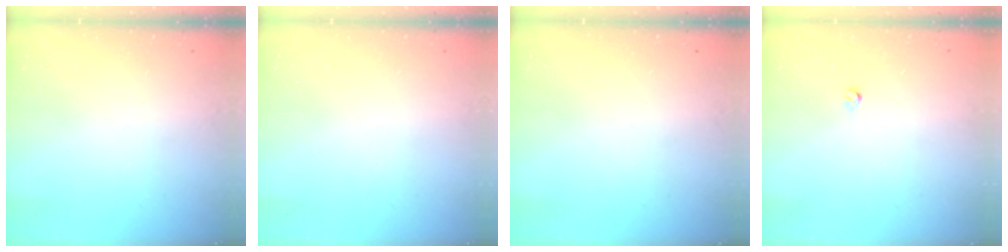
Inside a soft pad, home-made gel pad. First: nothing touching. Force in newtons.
{"total": 0.0}
{"total": 0.0}
{"total": 2.8, "press": 2.8, "slide": 0.5}